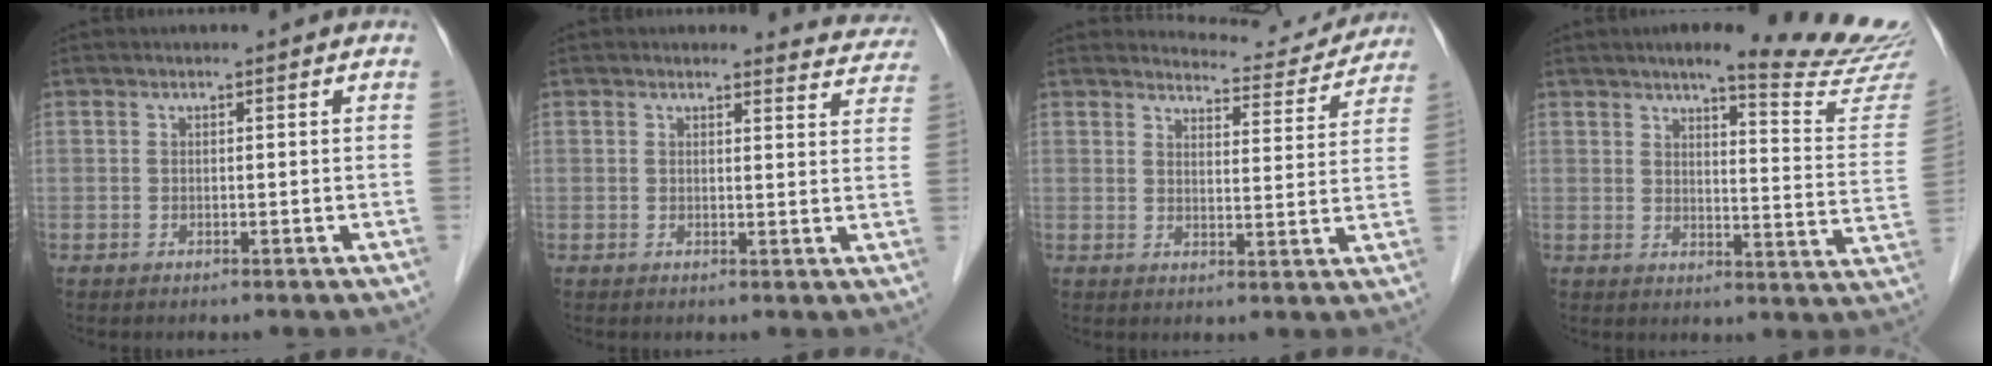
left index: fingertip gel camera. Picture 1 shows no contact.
{"total": 5.8, "force": [5.6, 1.4, -0.3], "torque": [0.024, -0.025, 0.033]}
{"total": 8.5, "force": [8.4, 1.3, -0.2], "torque": [0.008, -0.013, 0.097]}
{"total": 16.3, "force": [14.7, 0.3, 6.9], "torque": [-0.084, -0.081, 0.162]}